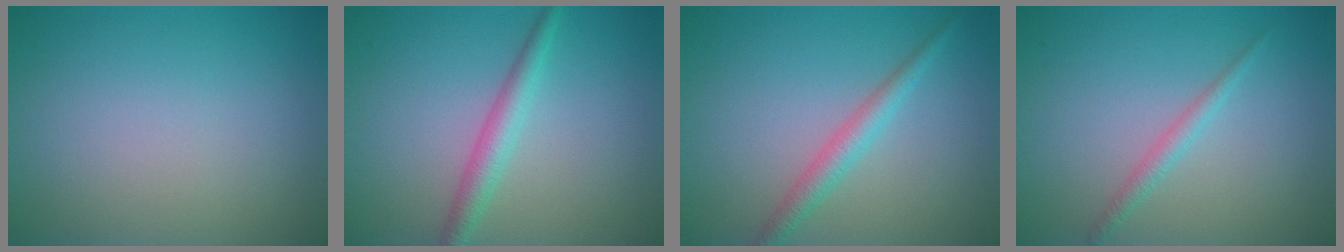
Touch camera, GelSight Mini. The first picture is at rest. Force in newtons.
{"total": 2.5, "press": 2.5, "slide": 0.1}
{"total": 2.3, "press": 2.3, "slide": 0.1}
{"total": 1.3, "press": 1.3, "slide": 0.0}